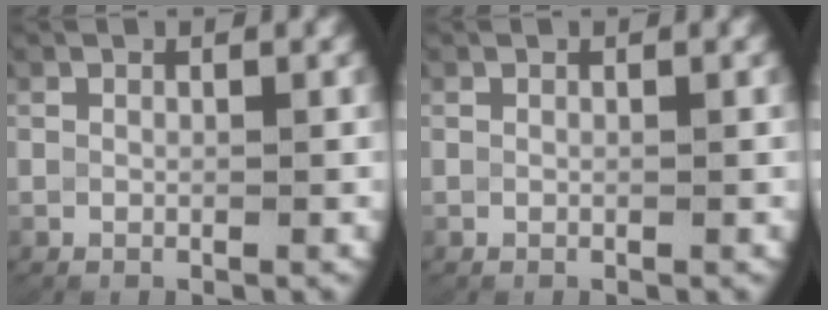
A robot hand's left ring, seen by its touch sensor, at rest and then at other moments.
{"total": 0.0}